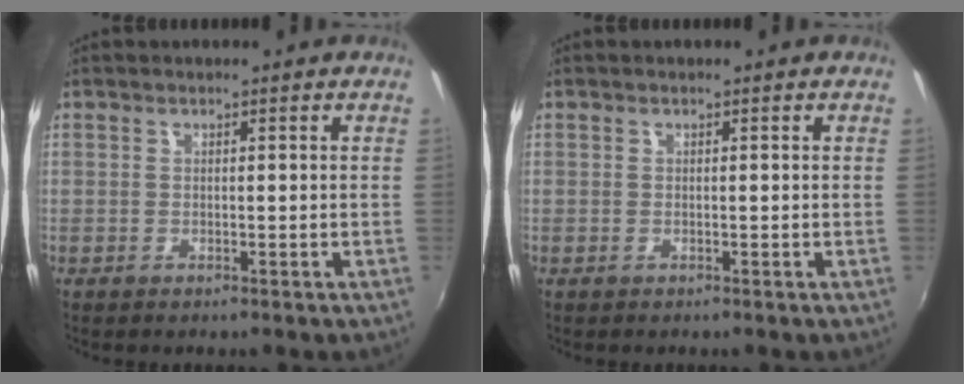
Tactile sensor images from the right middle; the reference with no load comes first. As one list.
[{"total": 0.0}]